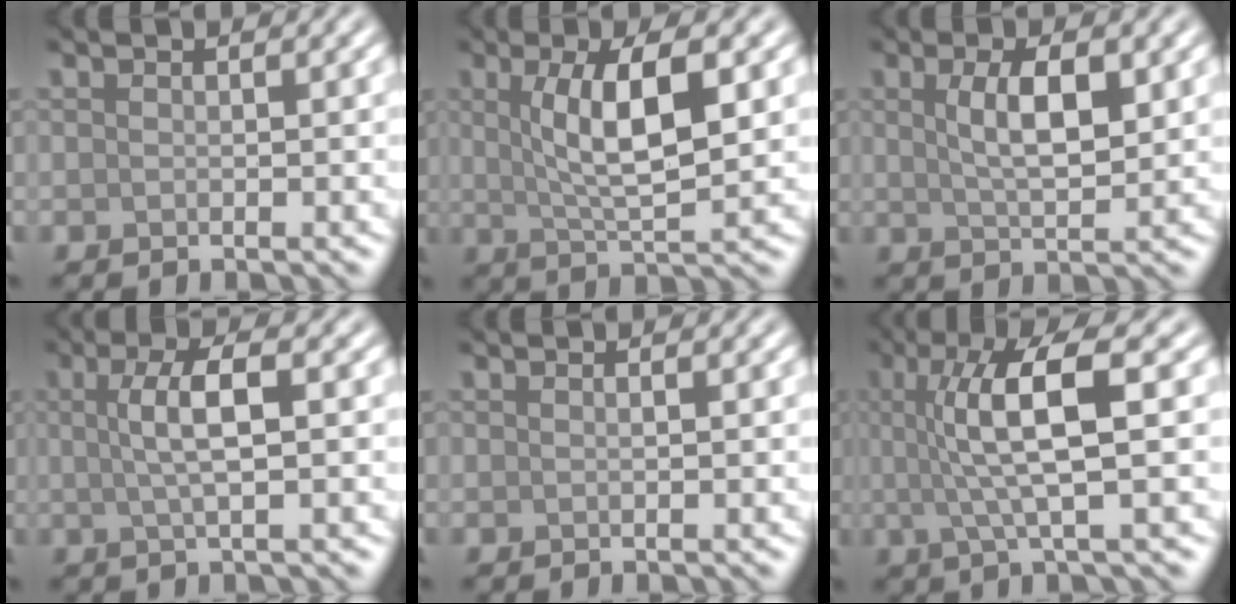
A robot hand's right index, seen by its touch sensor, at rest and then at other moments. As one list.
[{"total": 6.9, "force": [1.4, 1.9, 6.4], "torque": [-0.109, 0.000, 0.028]}, {"total": 4.5, "force": [1.2, 1.5, 4.1], "torque": [-0.079, 0.000, 0.023]}, {"total": 4.0, "force": [0.5, 0.9, 3.8], "torque": [-0.069, 0.006, 0.006]}, {"total": 0.0}, {"total": 7.2, "force": [1.0, 1.6, 7.0], "torque": [-0.129, 0.006, 0.017]}]